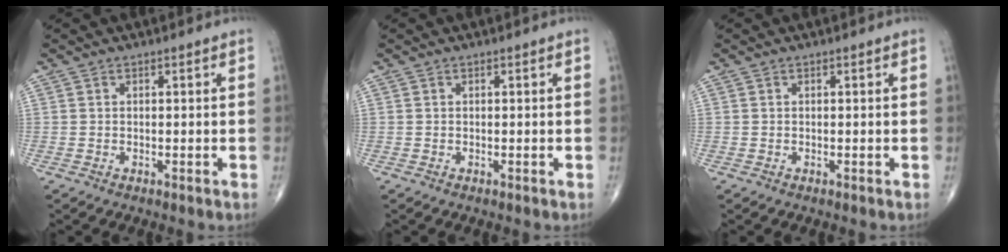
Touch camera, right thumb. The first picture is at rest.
{"total": 0.0}
{"total": 0.0}